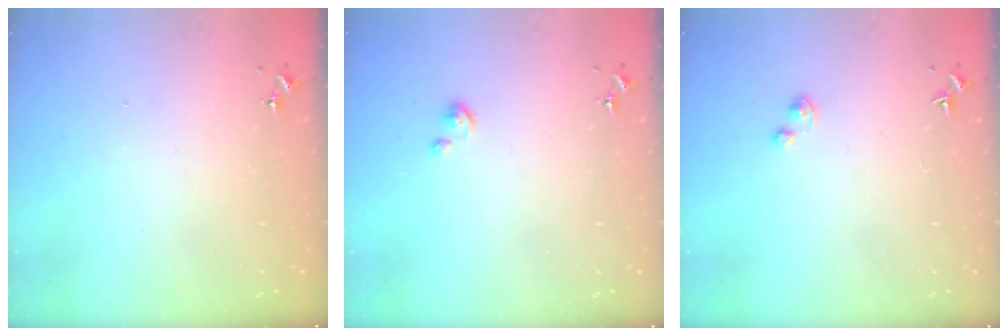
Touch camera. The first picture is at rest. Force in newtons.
{"total": 2.7, "press": 2.7, "slide": 0.3}
{"total": 1.6, "press": 1.5, "slide": 0.3}